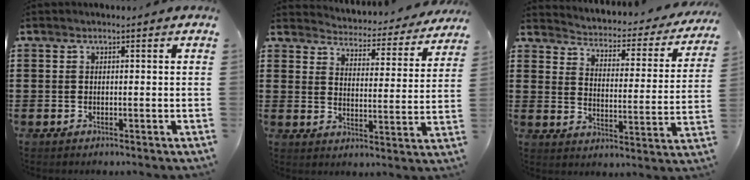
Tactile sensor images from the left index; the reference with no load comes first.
{"total": 3.7, "force": [3.7, 0.0, 0.1], "torque": [-0.019, -0.040, 0.055]}
{"total": 2.4, "force": [2.4, 0.2, 0.2], "torque": [-0.026, -0.031, 0.029]}